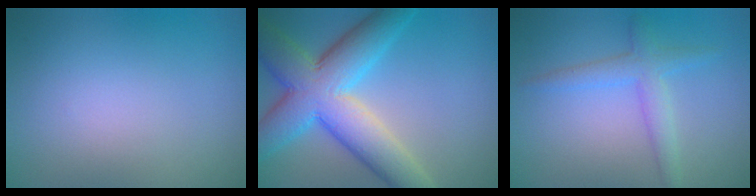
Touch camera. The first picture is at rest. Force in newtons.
{"total": 9.8, "press": 9.7, "slide": 0.6}
{"total": 2.7, "press": 2.7, "slide": 0.2}